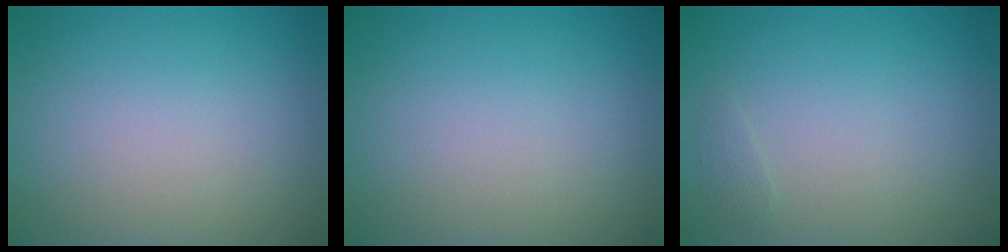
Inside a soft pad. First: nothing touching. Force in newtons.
{"total": 0.0}
{"total": 0.5, "press": 0.5, "slide": 0.0}